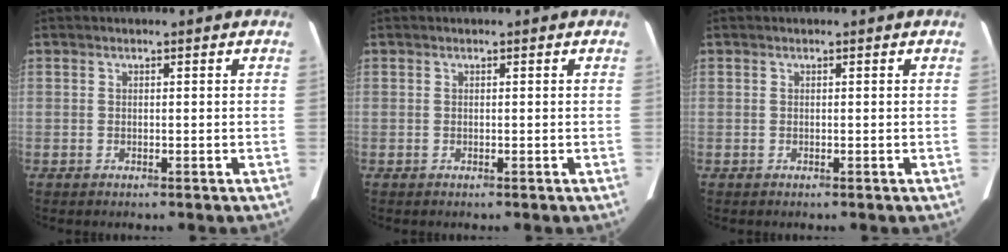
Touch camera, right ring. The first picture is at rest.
{"total": 0.0}
{"total": 0.0}